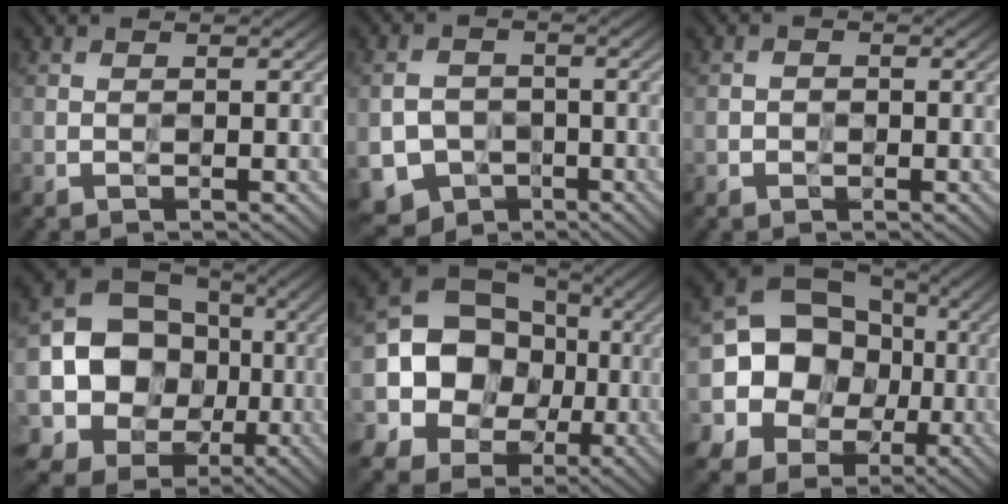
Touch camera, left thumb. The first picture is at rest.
{"total": 7.5, "force": [-2.8, 6.1, 3.4], "torque": [-0.079, -0.024, -0.060]}
{"total": 1.0, "force": [-0.3, 0.9, 0.2], "torque": [0.001, -0.002, -0.008]}
{"total": 15.1, "force": [-1.1, 13.3, 7.0], "torque": [-0.160, -0.020, -0.026]}
{"total": 15.8, "force": [-1.5, 13.6, 7.9], "torque": [-0.177, -0.018, -0.036]}
{"total": 16.7, "force": [-1.6, 14.7, 7.7], "torque": [-0.193, -0.012, -0.036]}